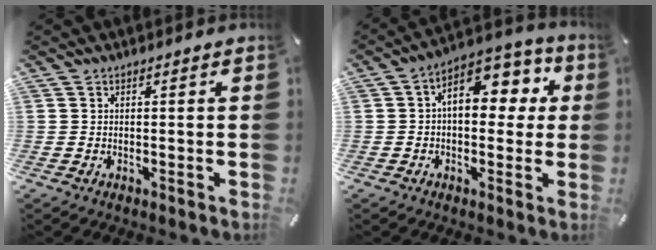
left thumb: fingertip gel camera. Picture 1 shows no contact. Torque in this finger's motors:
{"motor_torque": [1.24, 1.24, 0.80, -0.66, 0.12]}